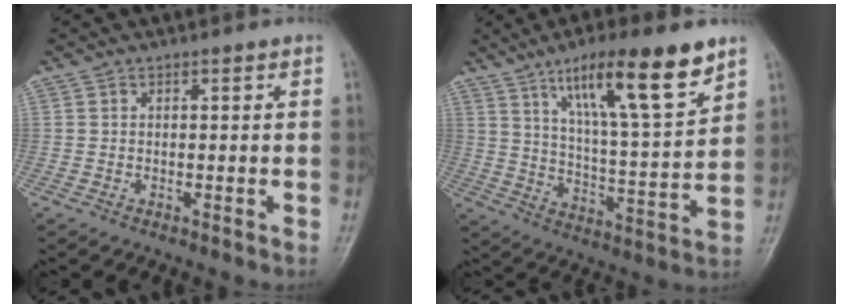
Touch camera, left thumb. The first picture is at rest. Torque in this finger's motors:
{"motor_torque": [1.40, 1.34, 1.76, -1.01, 0.50]}